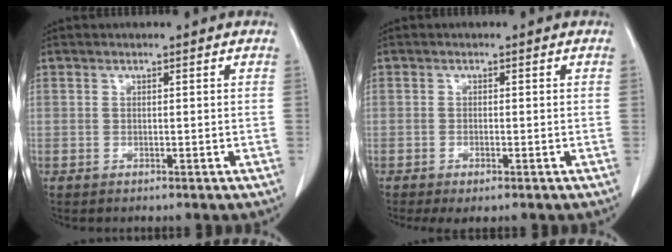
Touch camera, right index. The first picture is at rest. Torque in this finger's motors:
{"motor_torque": [0.41, -0.38, 0.16, 0.03]}